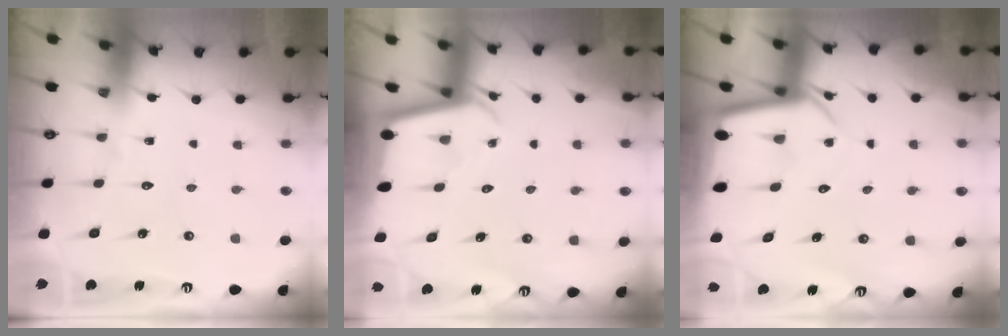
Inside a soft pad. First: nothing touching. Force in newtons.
{"total": 2.1, "press": 2.1, "slide": 0.1}
{"total": 5.4, "press": 5.4, "slide": 0.6}